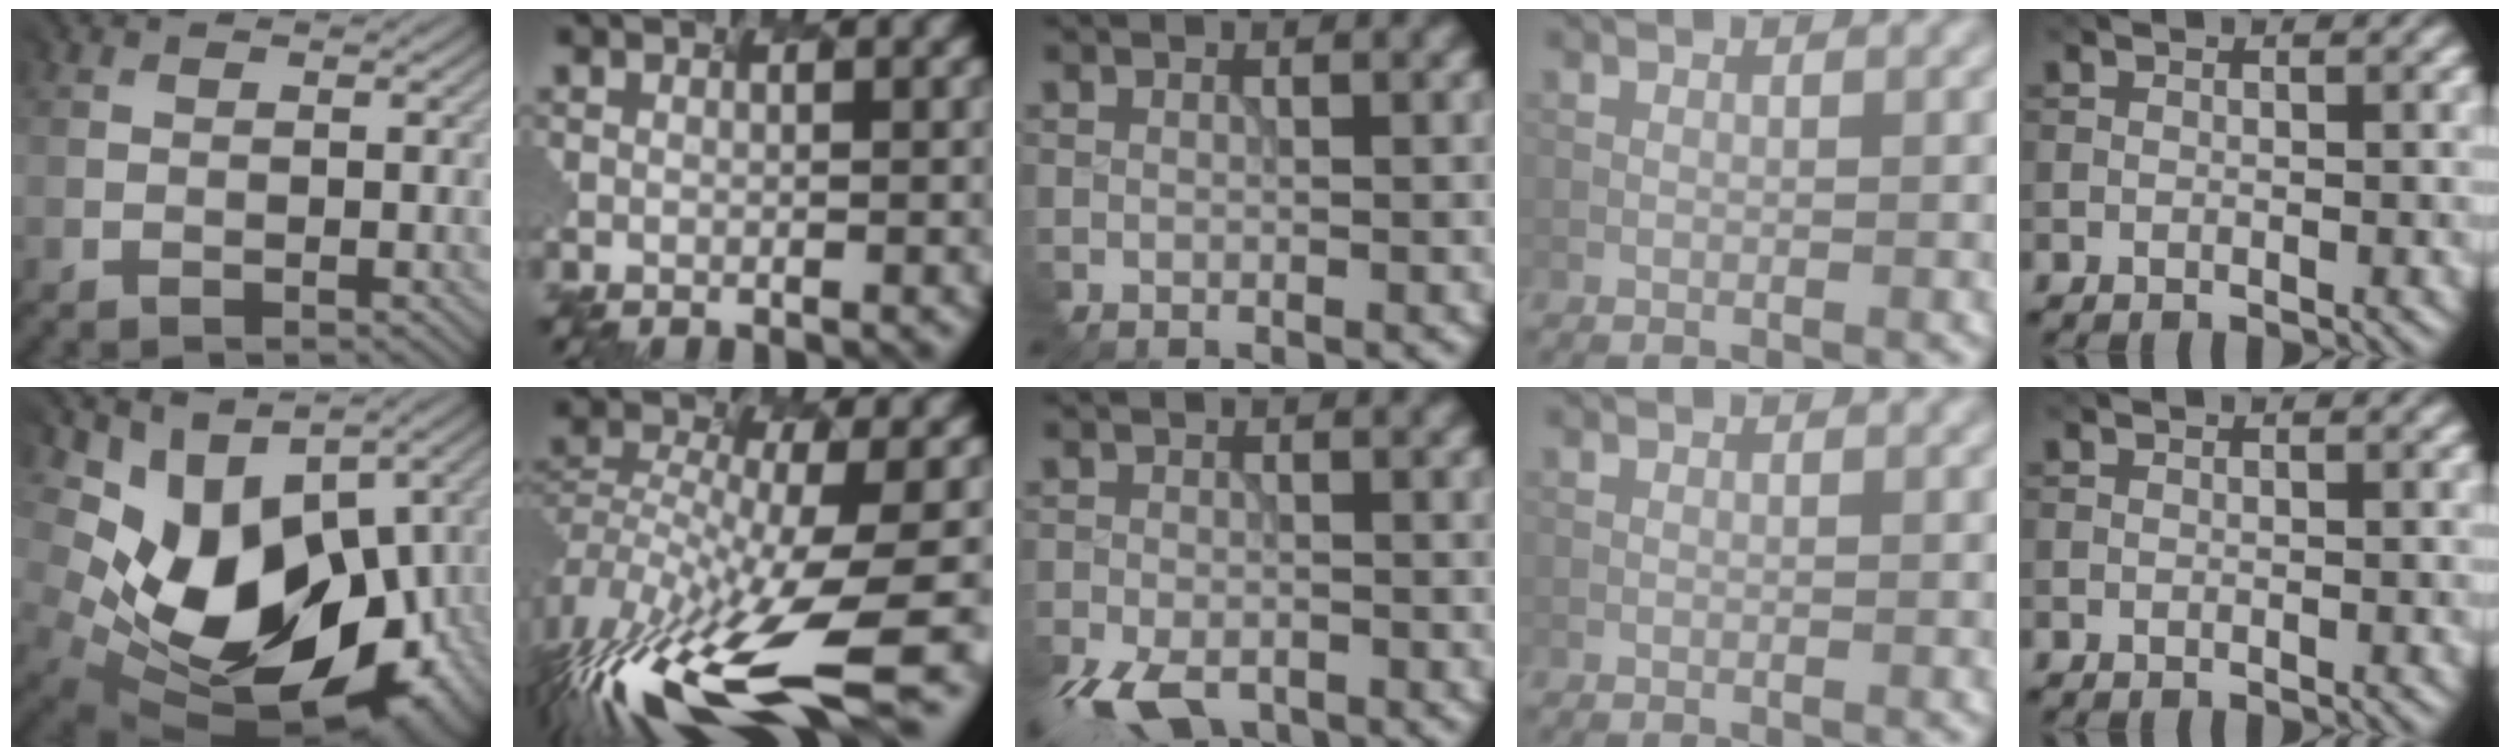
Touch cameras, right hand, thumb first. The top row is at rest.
{"thumb": {"total": 15.3, "force": [0.1, 10.9, 10.7], "torque": [-0.151, -0.027, 0.040]}, "index": {"total": 12.4, "force": [-8.1, 2.6, 9.0], "torque": [-0.232, -0.042, -0.095]}, "middle": {"total": 5.7, "force": [-4.2, 2.4, 3.1], "torque": [-0.059, -0.021, -0.083]}}